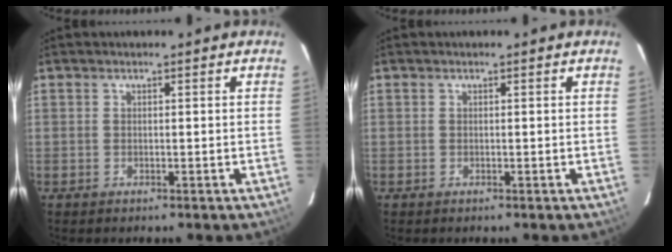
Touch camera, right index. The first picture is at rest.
{"total": 0.0}